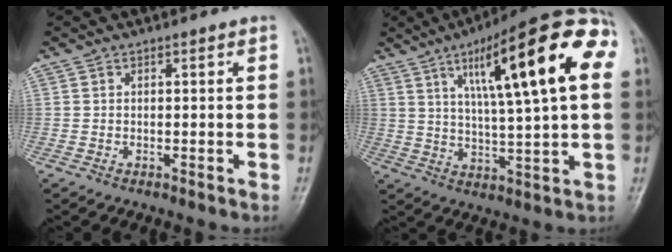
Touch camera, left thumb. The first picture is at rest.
{"total": 22.4, "force": [7.1, 4.9, 20.7], "torque": [-0.290, 0.011, 0.100]}